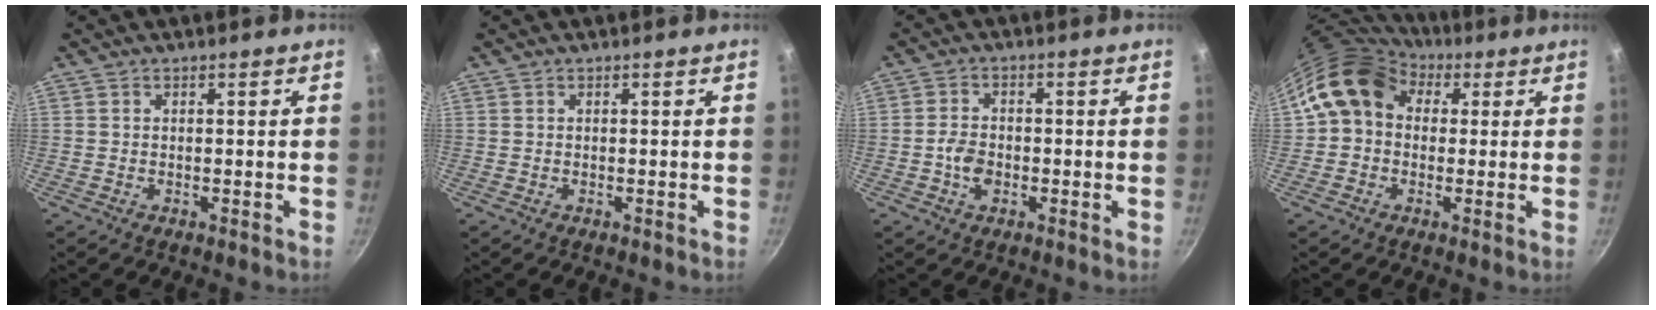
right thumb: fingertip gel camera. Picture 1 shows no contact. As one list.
[{"total": 0.0}, {"total": 4.0, "force": [-1.1, 2.7, 2.8], "torque": [-0.049, 0.014, -0.024]}, {"total": 11.9, "force": [2.8, 9.7, 6.4], "torque": [-0.088, 0.020, 0.029]}]